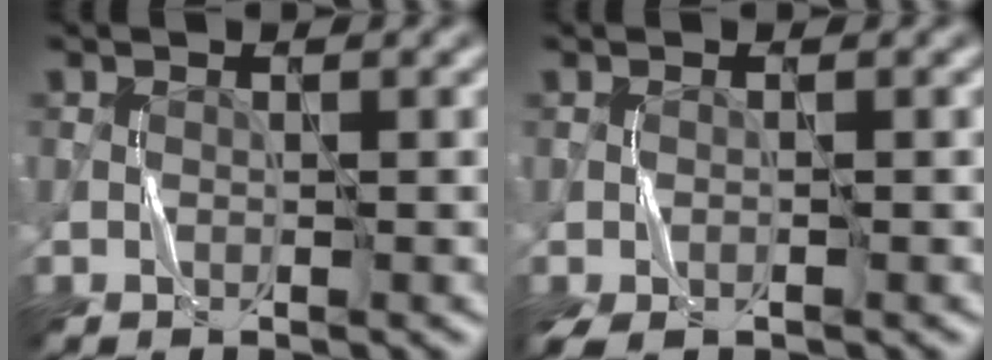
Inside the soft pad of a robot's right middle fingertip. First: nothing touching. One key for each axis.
{"total": 2.0, "fx": -1.2, "fy": 0.5, "fz": 1.6, "tx": -0.041, "ty": -0.006, "tz": -0.025}